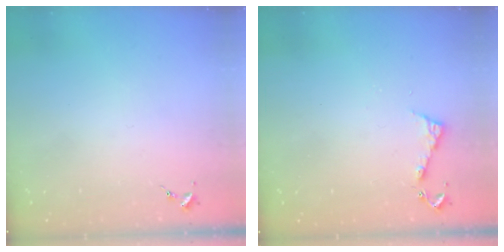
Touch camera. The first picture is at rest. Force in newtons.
{"total": 4.9, "press": 4.8, "slide": 0.5}